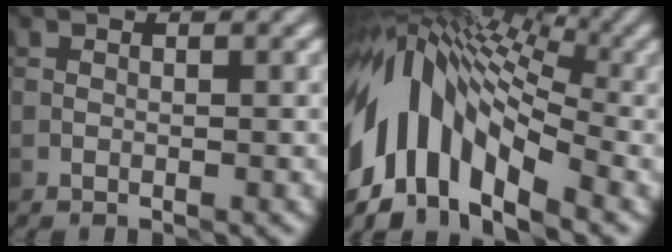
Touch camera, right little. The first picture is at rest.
{"total": 13.1, "force": [-2.4, 7.0, 10.9], "torque": [-0.203, 0.024, -0.042]}